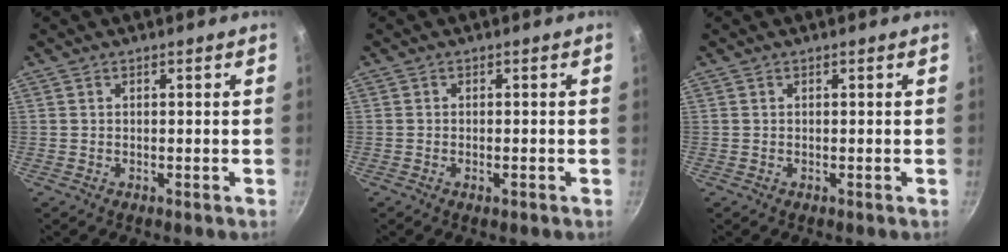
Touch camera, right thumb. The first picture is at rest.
{"total": 1.2, "force": [-0.6, 0.5, 1.0], "torque": [-0.017, 0.001, -0.011]}
{"total": 0.0}